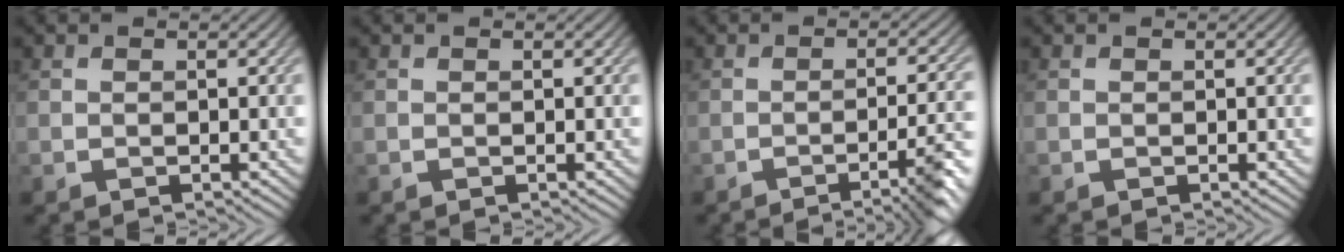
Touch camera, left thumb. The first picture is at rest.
{"total": 0.0}
{"total": 6.7, "force": [-3.6, 1.2, 5.6], "torque": [-0.076, 0.001, -0.056]}
{"total": 0.0}